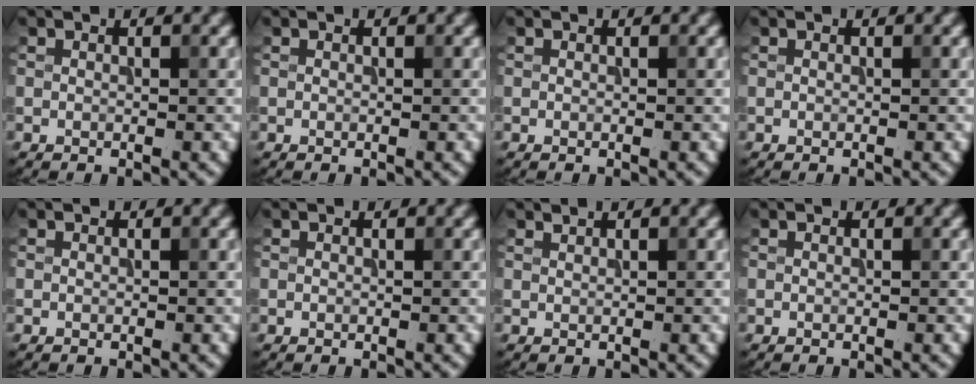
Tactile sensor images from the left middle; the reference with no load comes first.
{"total": 0.0}
{"total": 0.0}
{"total": 0.0}
{"total": 0.0}
{"total": 0.0}
{"total": 0.5, "force": [0.5, 0.0, 0.1], "torque": [0.001, -0.003, 0.010]}
{"total": 0.0}